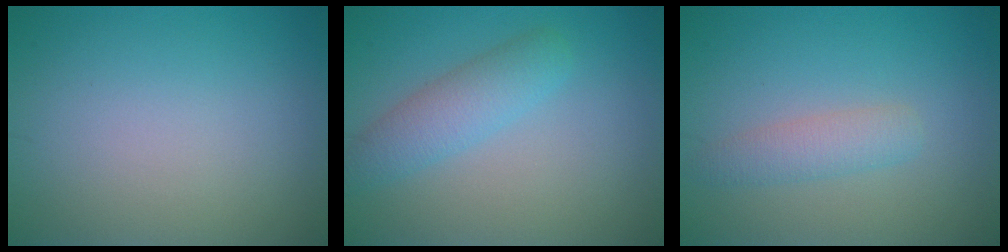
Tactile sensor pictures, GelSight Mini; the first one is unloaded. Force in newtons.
{"total": 3.3, "press": 3.3, "slide": 0.0}
{"total": 2.2, "press": 2.2, "slide": 0.1}